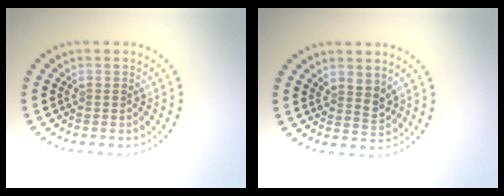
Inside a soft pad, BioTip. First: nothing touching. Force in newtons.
{"total": 1.9, "press": 1.6, "slide": 1.0}